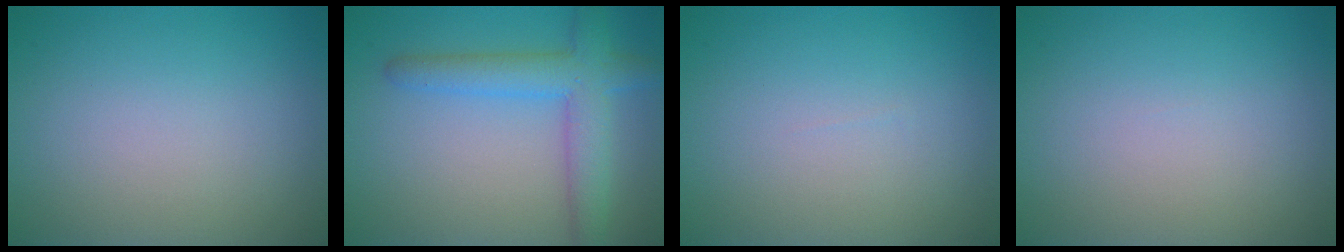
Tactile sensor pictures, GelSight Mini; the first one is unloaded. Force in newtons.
{"total": 4.9, "press": 4.9, "slide": 0.3}
{"total": 0.0}
{"total": 0.0}